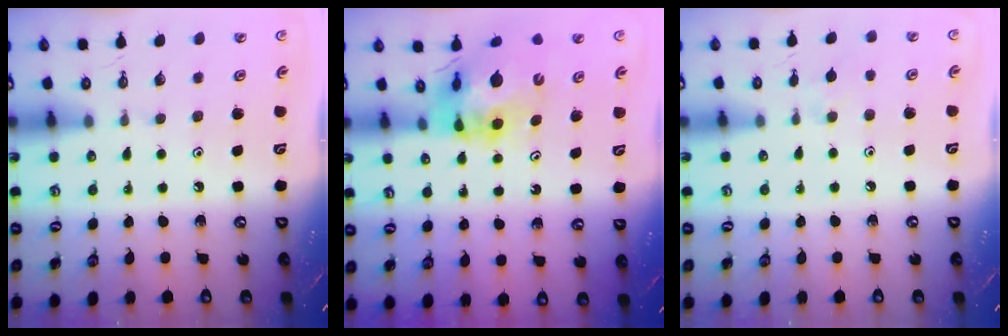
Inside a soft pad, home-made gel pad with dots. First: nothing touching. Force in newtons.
{"total": 13.3, "press": 13.2, "slide": 1.4}
{"total": 5.8, "press": 5.7, "slide": 0.9}